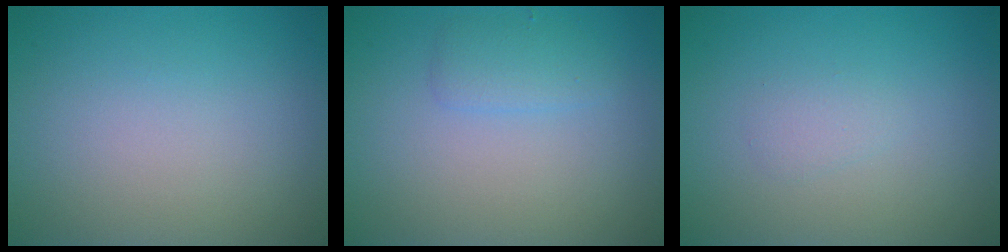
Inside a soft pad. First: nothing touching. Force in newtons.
{"total": 1.6, "press": 1.6, "slide": 0.0}
{"total": 0.9, "press": 0.9, "slide": 0.0}